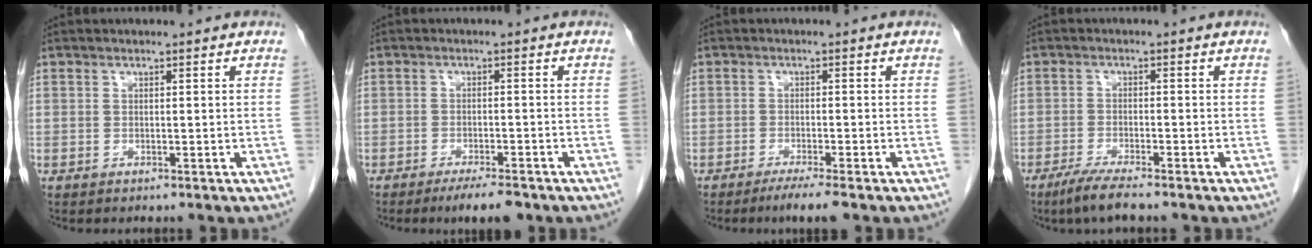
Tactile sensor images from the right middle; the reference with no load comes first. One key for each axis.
{"total": 4.6, "fx": -3.5, "fy": 0.9, "fz": 3.0, "tx": -0.045, "ty": -0.005, "tz": -0.052}
{"total": 3.6, "fx": -2.6, "fy": -0.1, "fz": 2.4, "tx": -0.041, "ty": -0.008, "tz": -0.046}
{"total": 4.7, "fx": -3.6, "fy": 0.2, "fz": 3.0, "tx": -0.059, "ty": -0.012, "tz": -0.066}